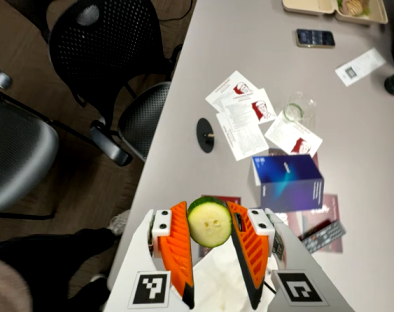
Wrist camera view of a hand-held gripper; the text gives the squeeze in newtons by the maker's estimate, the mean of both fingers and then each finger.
{"total": 9.2, "left": 8.8, "right": 9.6}